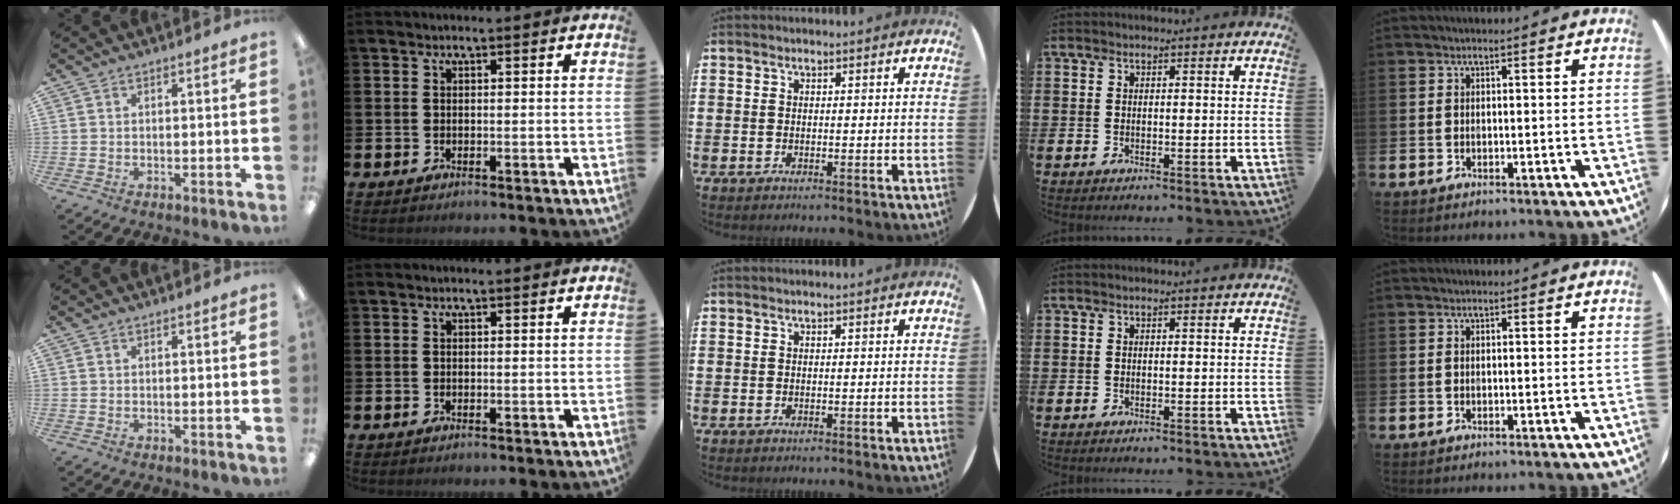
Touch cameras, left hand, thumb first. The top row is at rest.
{}